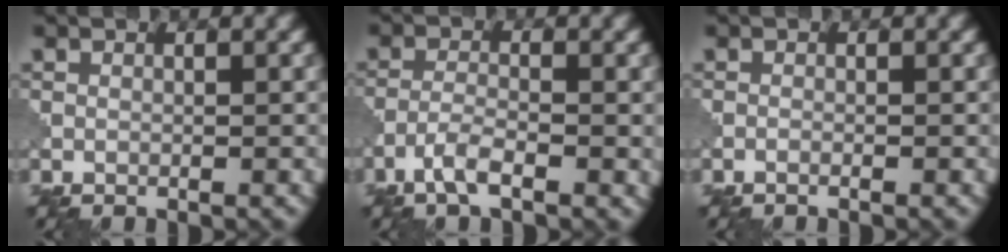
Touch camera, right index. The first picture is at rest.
{"total": 3.1, "force": [-1.8, 0.8, 2.4], "torque": [-0.054, 0.003, -0.042]}
{"total": 0.6, "force": [-0.5, 0.1, 0.4], "torque": [-0.006, -0.001, -0.015]}